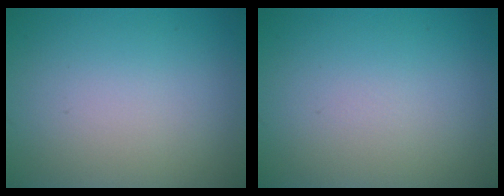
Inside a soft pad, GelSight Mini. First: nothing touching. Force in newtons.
{"total": 0.0}